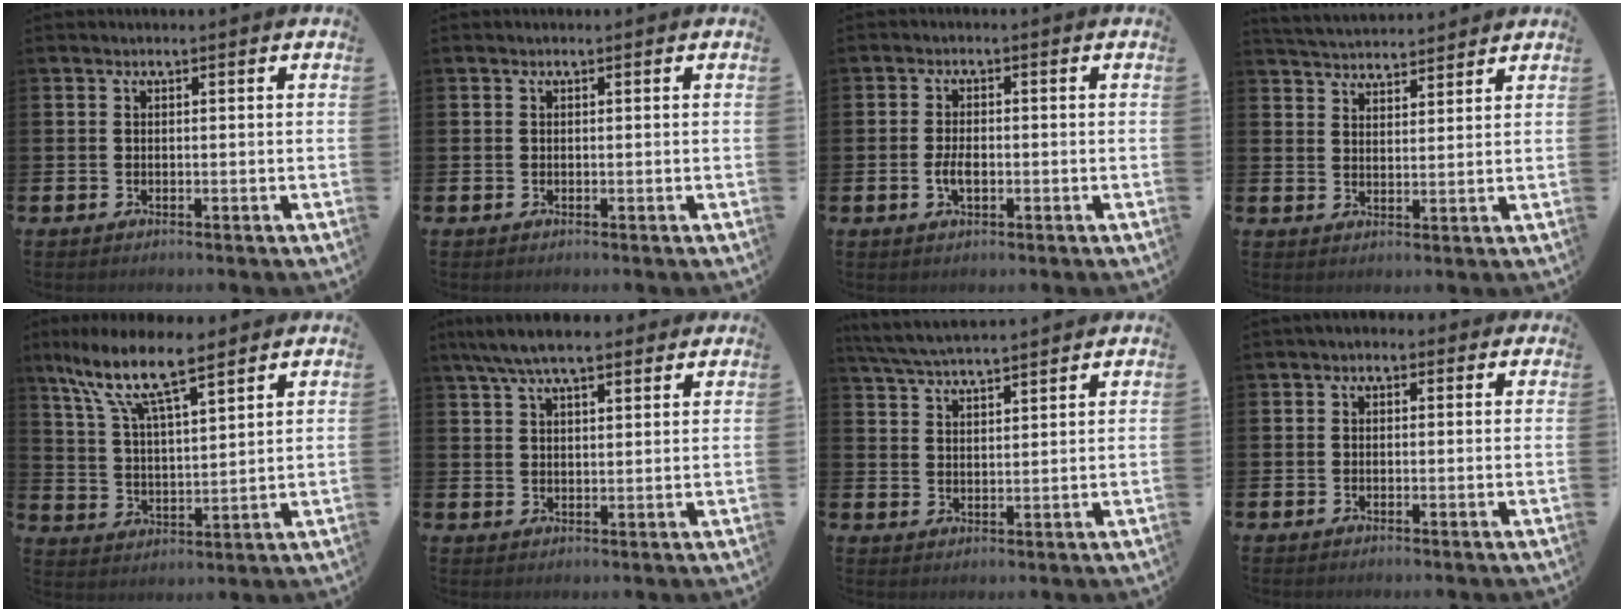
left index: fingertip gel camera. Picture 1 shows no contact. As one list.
[{"total": 0.0}, {"total": 2.8, "force": [-0.6, 1.3, 2.4], "torque": [-0.038, 0.000, -0.012]}, {"total": 4.3, "force": [4.3, 0.5, -0.1], "torque": [-0.004, -0.026, 0.077]}, {"total": 10.4, "force": [8.2, 2.7, 5.9], "torque": [-0.139, -0.031, 0.143]}, {"total": 6.7, "force": [5.7, 1.6, 3.0], "torque": [-0.071, -0.011, 0.105]}, {"total": 5.4, "force": [5.3, 0.2, 1.2], "torque": [-0.039, -0.025, 0.095]}, {"total": 0.9, "force": [0.1, 0.8, 0.4], "torque": [-0.008, 0.009, 0.000]}]